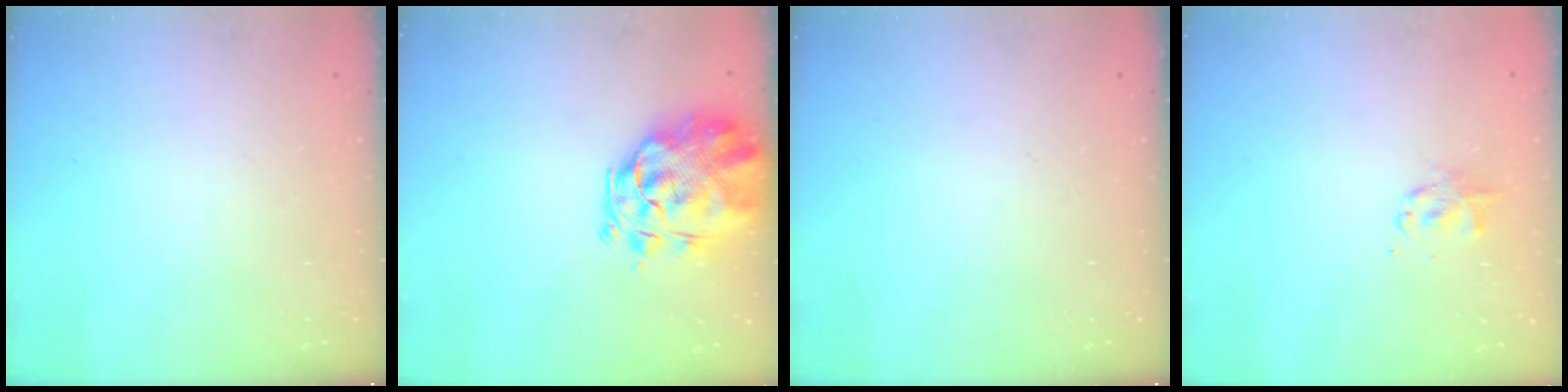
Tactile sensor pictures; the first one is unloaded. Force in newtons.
{"total": 3.6, "press": 3.2, "slide": 1.5}
{"total": 0.0}
{"total": 2.8, "press": 2.7, "slide": 0.4}